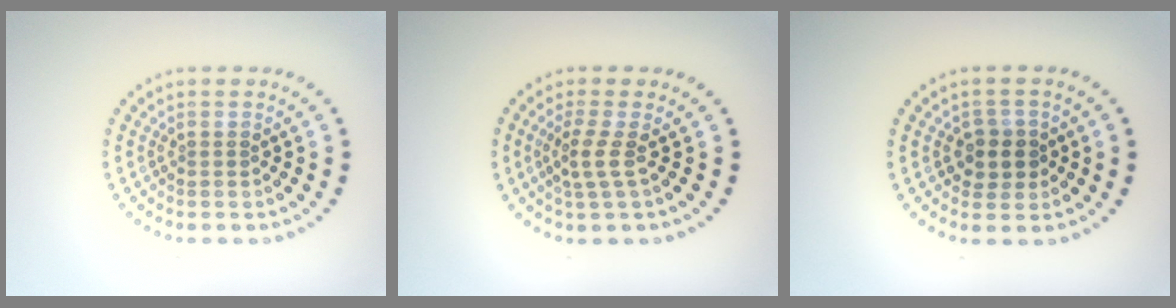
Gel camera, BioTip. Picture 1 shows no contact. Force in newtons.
{"total": 2.0, "press": 1.5, "slide": 1.4}
{"total": 2.5, "press": 2.3, "slide": 0.9}